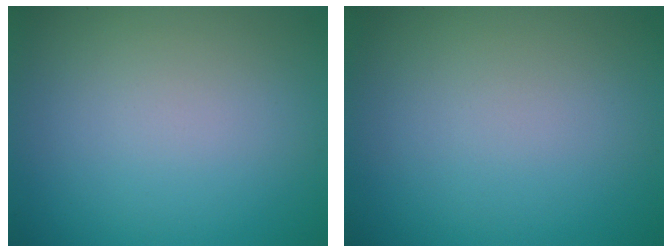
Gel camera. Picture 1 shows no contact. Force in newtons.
{"total": 0.0}